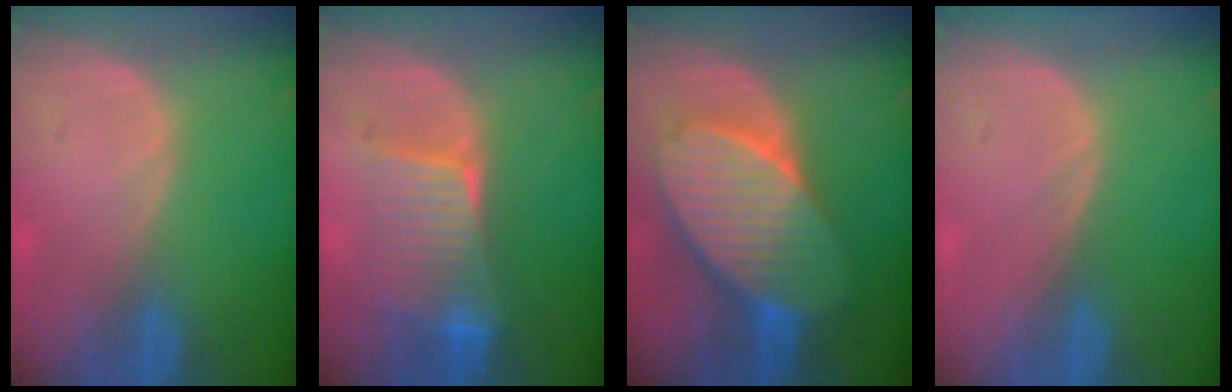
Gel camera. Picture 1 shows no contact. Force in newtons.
{"total": 6.6, "press": 6.6, "slide": 0.6}
{"total": 10.9, "press": 10.9, "slide": 0.8}
{"total": 0.0}